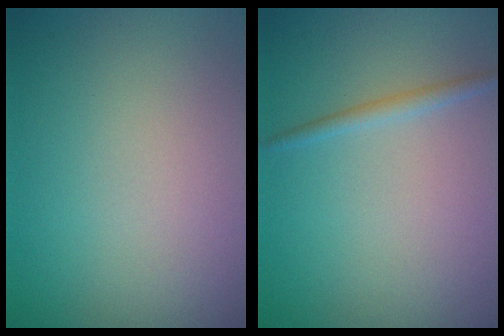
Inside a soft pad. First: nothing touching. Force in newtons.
{"total": 1.2, "press": 1.2, "slide": 0.1}